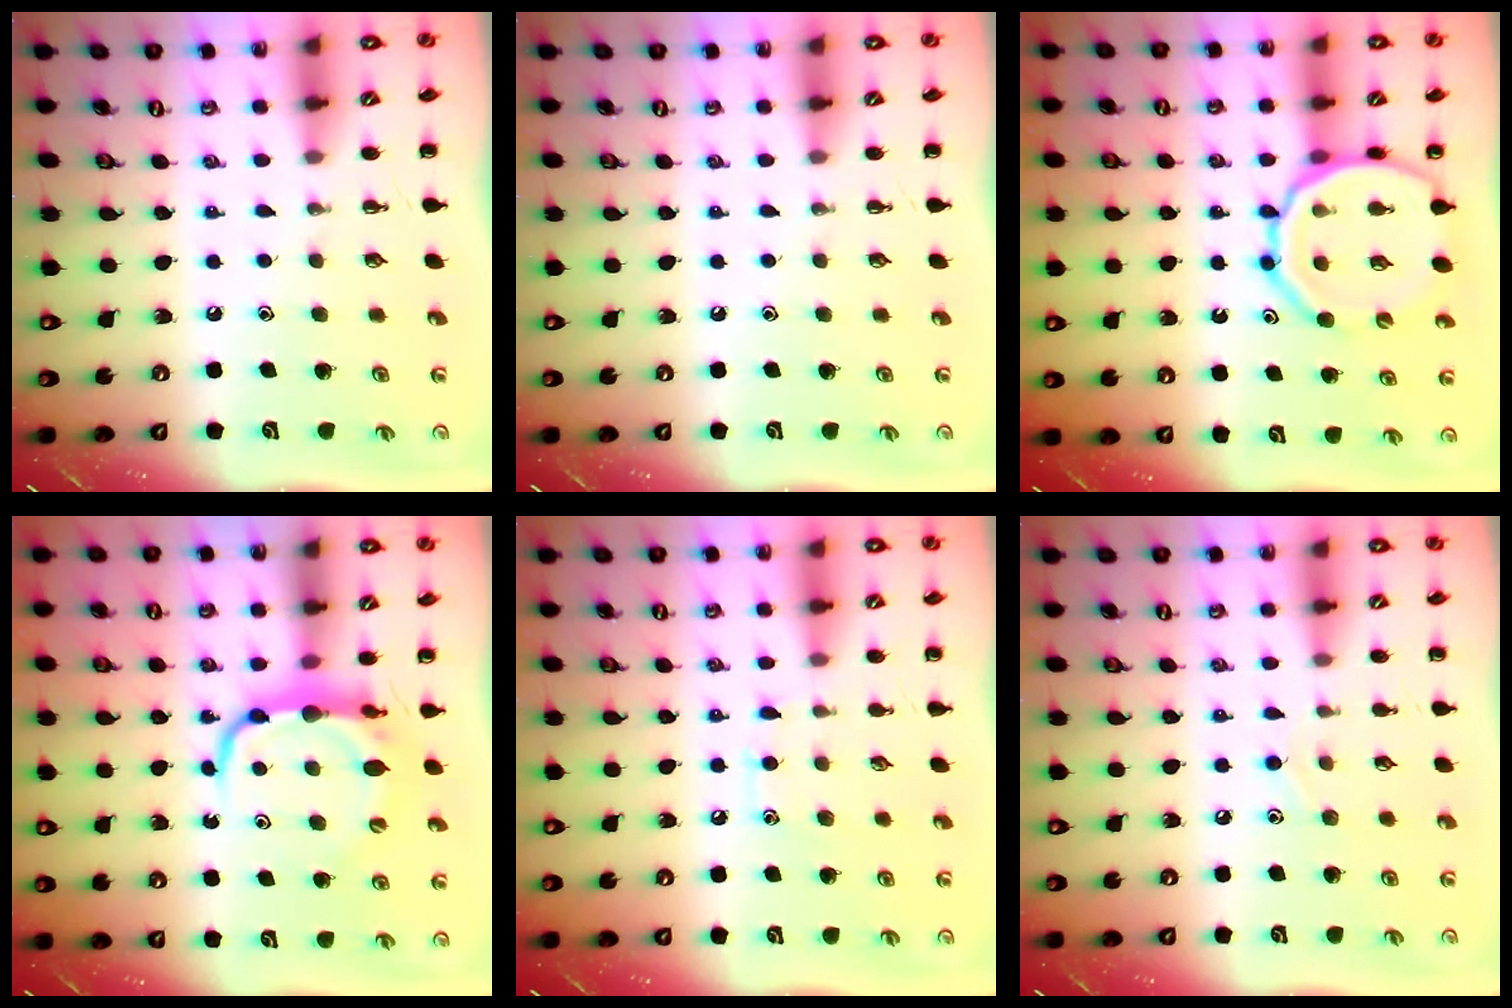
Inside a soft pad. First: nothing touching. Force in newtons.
{"total": 0.0}
{"total": 15.4, "press": 15.1, "slide": 3.0}
{"total": 7.8, "press": 7.7, "slide": 1.3}
{"total": 7.8, "press": 7.4, "slide": 2.2}
{"total": 5.7, "press": 5.4, "slide": 1.9}